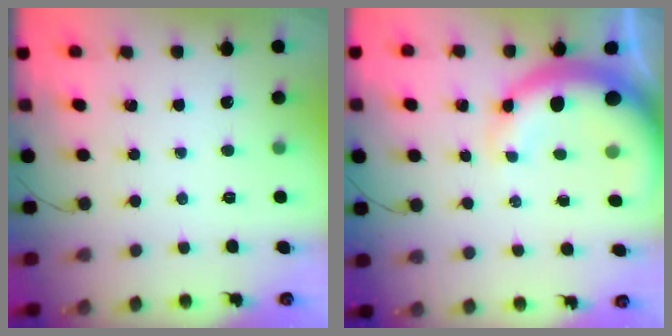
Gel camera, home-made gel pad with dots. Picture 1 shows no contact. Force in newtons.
{"total": 8.7, "press": 8.4, "slide": 2.2}